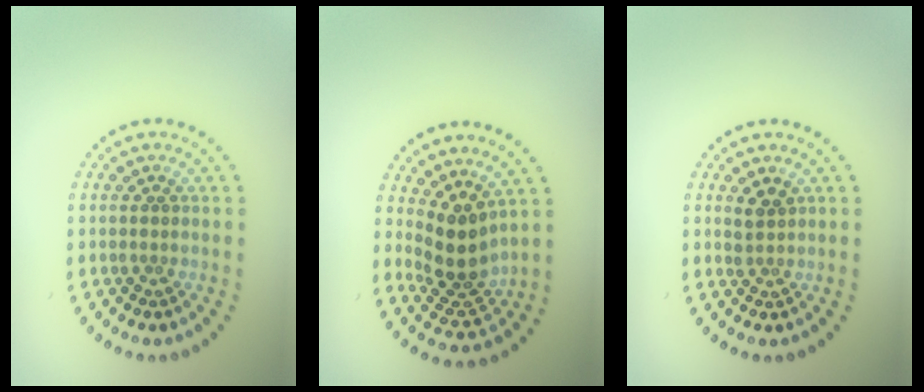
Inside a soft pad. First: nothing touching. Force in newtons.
{"total": 3.8, "press": 3.0, "slide": 2.4}
{"total": 1.5, "press": 1.2, "slide": 0.9}